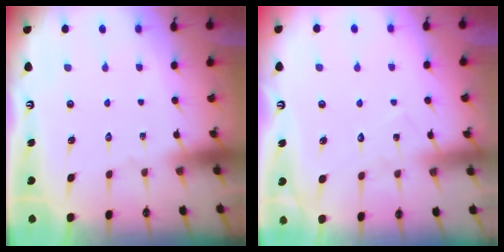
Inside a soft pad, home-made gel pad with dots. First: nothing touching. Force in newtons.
{"total": 6.1, "press": 6.1, "slide": 0.5}